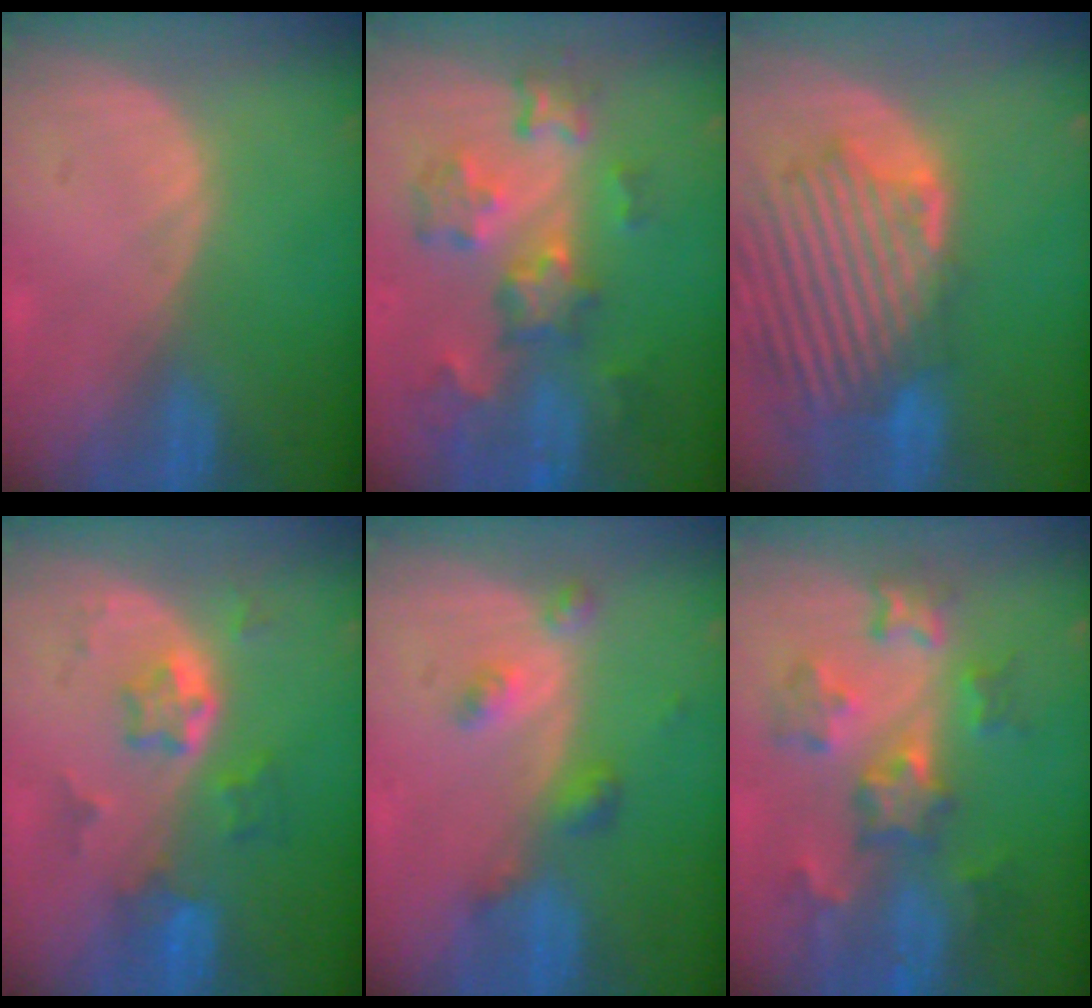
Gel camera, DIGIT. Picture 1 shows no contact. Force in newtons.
{"total": 9.2, "press": 8.1, "slide": 4.5}
{"total": 13.4, "press": 11.6, "slide": 6.6}
{"total": 5.9, "press": 5.4, "slide": 2.5}
{"total": 4.3, "press": 3.8, "slide": 1.9}
{"total": 8.1, "press": 7.8, "slide": 2.2}